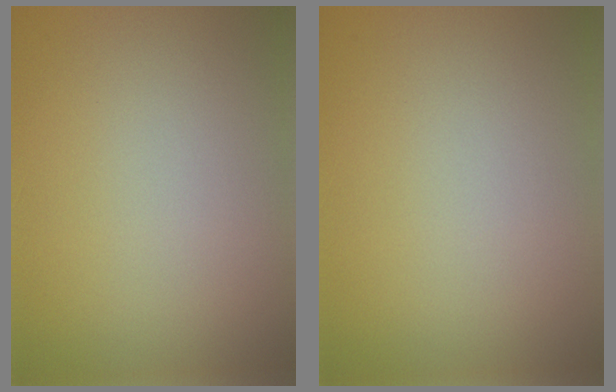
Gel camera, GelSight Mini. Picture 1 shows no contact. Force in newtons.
{"total": 0.0}